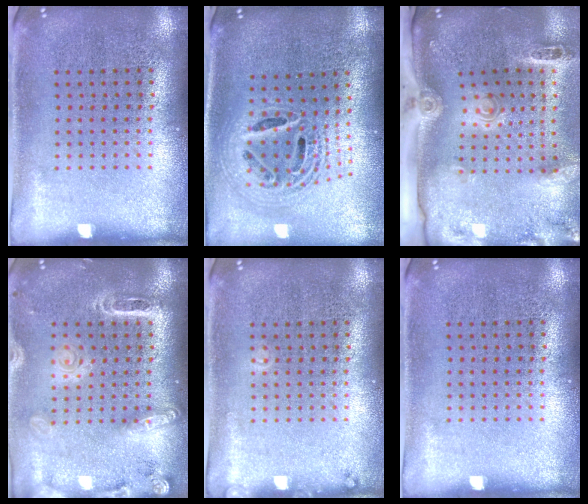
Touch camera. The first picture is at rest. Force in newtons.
{"total": 2.2, "press": 1.6, "slide": 1.5}
{"total": 3.0, "press": 2.2, "slide": 2.1}
{"total": 2.1, "press": 1.8, "slide": 1.0}
{"total": 0.7, "press": 0.7, "slide": 0.1}
{"total": 0.0}